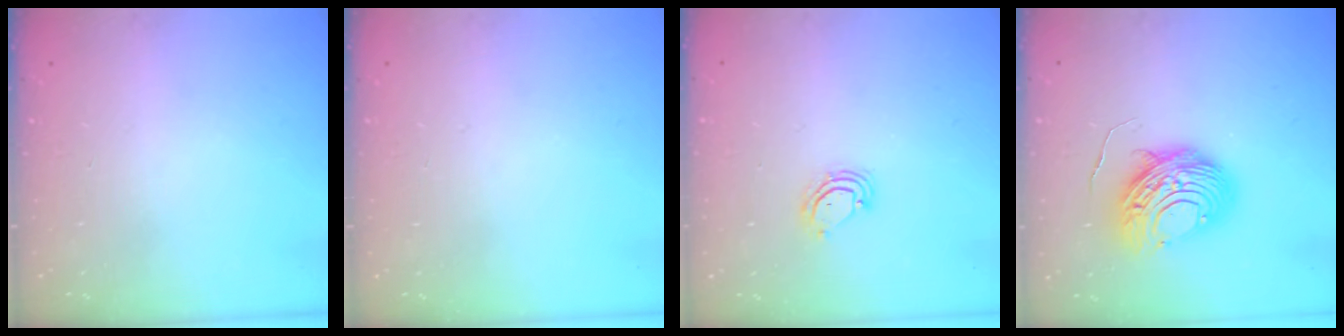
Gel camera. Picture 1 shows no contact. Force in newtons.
{"total": 0.0}
{"total": 5.5, "press": 5.5, "slide": 0.3}
{"total": 11.3, "press": 11.3, "slide": 1.2}